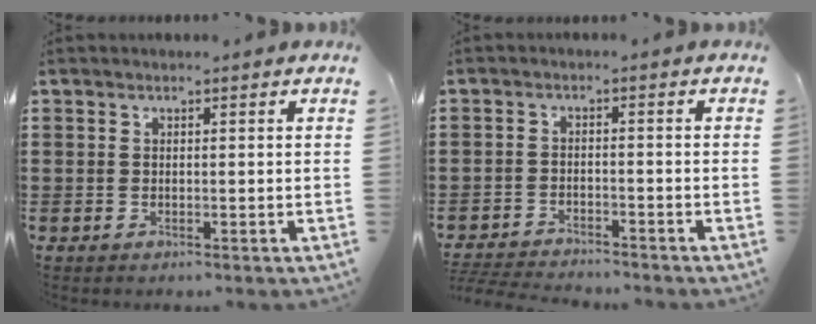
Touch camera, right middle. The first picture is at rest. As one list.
[{"total": 3.5, "force": [-3.5, 0.4, 0.1], "torque": [-0.012, -0.001, -0.078]}]